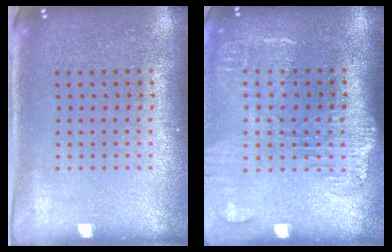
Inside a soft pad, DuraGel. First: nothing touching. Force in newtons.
{"total": 1.9, "press": 1.6, "slide": 1.1}